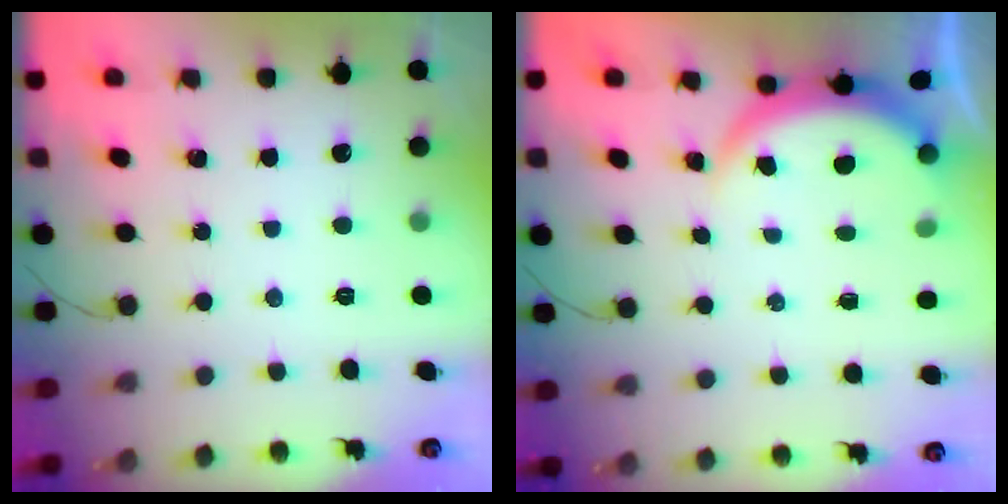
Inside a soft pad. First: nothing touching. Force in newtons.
{"total": 3.9, "press": 3.9, "slide": 0.3}